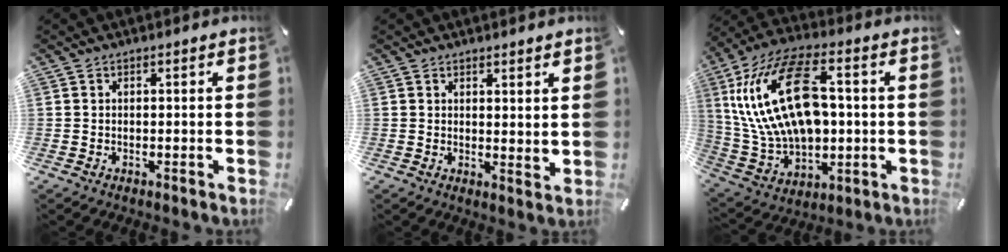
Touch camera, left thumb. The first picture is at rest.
{"total": 2.4, "force": [2.2, 0.8, 0.1], "torque": [0.011, -0.017, 0.040]}
{"total": 23.9, "force": [3.8, 15.1, 18.2], "torque": [-0.379, 0.006, 0.064]}